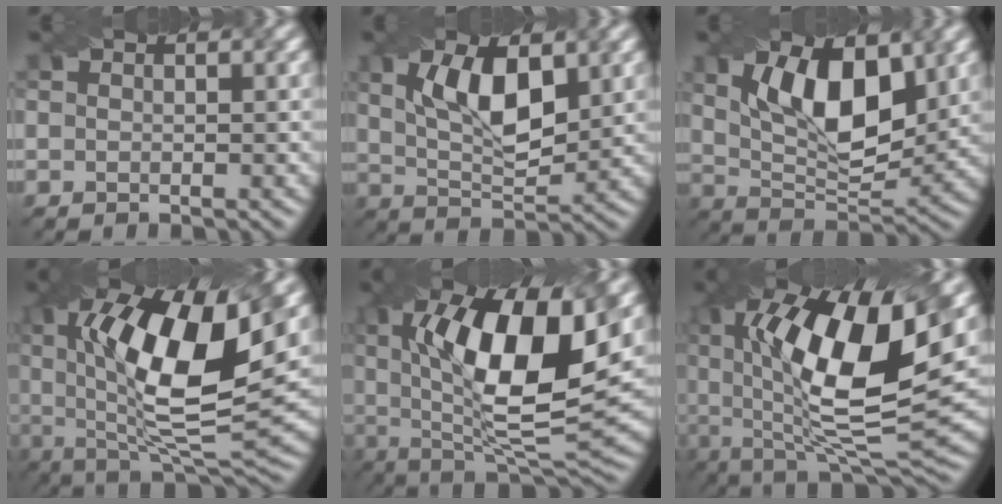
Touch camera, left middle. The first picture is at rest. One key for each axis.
{"total": 7.5, "fx": 2.2, "fy": 3.2, "fz": 6.4, "tx": -0.118, "ty": 0.005, "tz": 0.041}
{"total": 9.4, "fx": 2.9, "fy": 4.4, "fz": 7.8, "tx": -0.134, "ty": 0.000, "tz": 0.047}
{"total": 15.1, "fx": 3.3, "fy": 5.2, "fz": 13.8, "tx": -0.229, "ty": -0.003, "tz": 0.052}
{"total": 14.6, "fx": 3.2, "fy": 5.2, "fz": 13.3, "tx": -0.212, "ty": -0.001, "tz": 0.046}
{"total": 16.3, "fx": 3.7, "fy": 5.5, "fz": 14.9, "tx": -0.252, "ty": -0.004, "tz": 0.056}